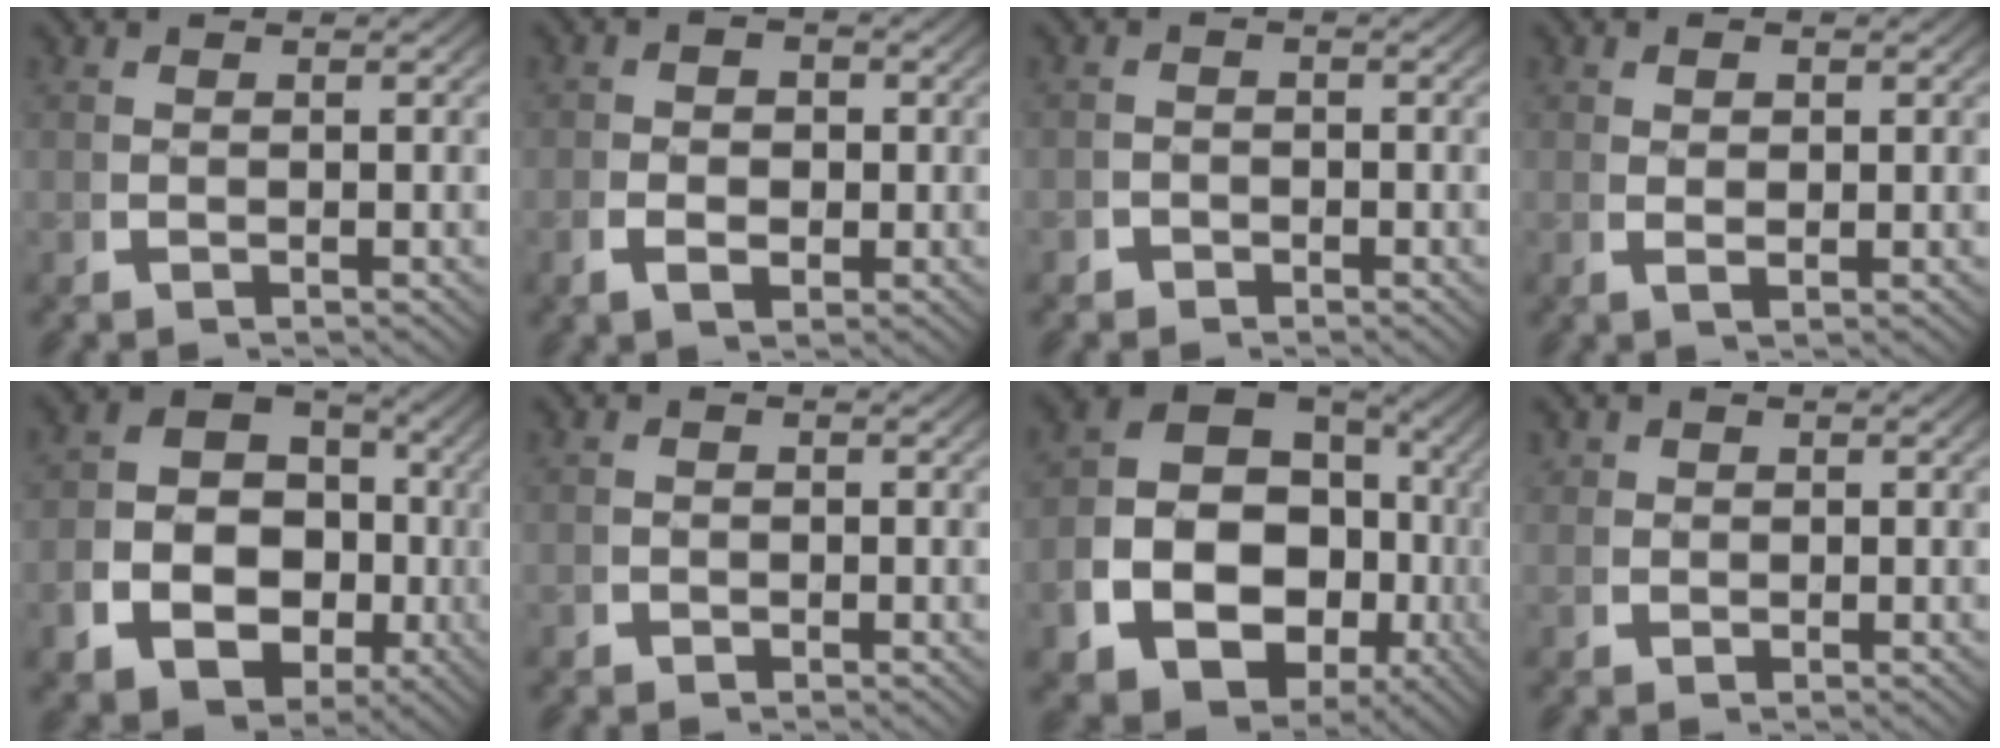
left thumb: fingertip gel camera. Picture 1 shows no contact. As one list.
[{"total": 2.7, "force": [-0.5, 1.9, 1.9], "torque": [-0.032, -0.008, -0.006]}, {"total": 1.5, "force": [-1.2, 0.8, -0.1], "torque": [0.007, -0.010, -0.022]}, {"total": 1.2, "force": [0.5, 0.3, 1.1], "torque": [-0.026, -0.006, 0.012]}, {"total": 13.8, "force": [-1.5, 11.2, 8.0], "torque": [-0.170, -0.041, -0.018]}, {"total": 0.8, "force": [-0.5, 0.6, 0.0], "torque": [0.001, -0.006, -0.012]}, {"total": 16.3, "force": [-3.6, 12.8, 9.6], "torque": [-0.209, -0.059, -0.046]}, {"total": 1.5, "force": [0.3, 1.5, 0.4], "torque": [-0.010, -0.009, 0.005]}]